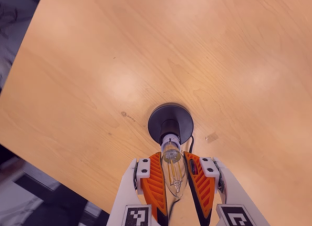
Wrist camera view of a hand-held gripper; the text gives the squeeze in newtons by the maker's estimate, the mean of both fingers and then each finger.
{"total": 12.2, "left": 11.2, "right": 13.3}